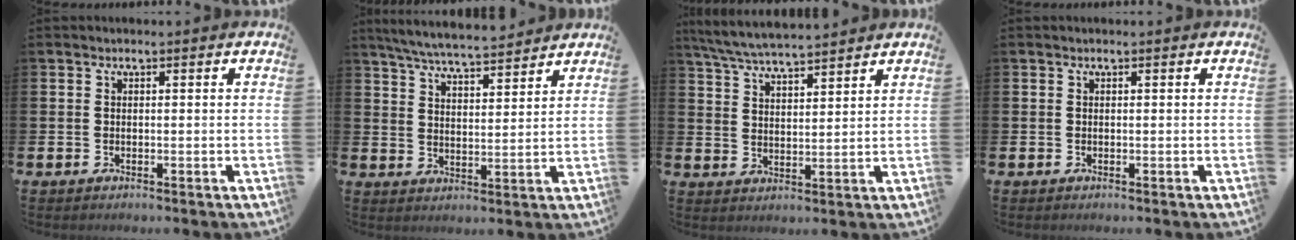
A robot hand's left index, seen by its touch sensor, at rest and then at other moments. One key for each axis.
{"total": 6.5, "fx": 6.3, "fy": 0.4, "fz": 1.6, "tx": -0.050, "ty": -0.036, "tz": 0.112}
{"total": 6.0, "fx": 5.9, "fy": 0.4, "fz": 1.4, "tx": -0.046, "ty": -0.028, "tz": 0.106}
{"total": 0.0}